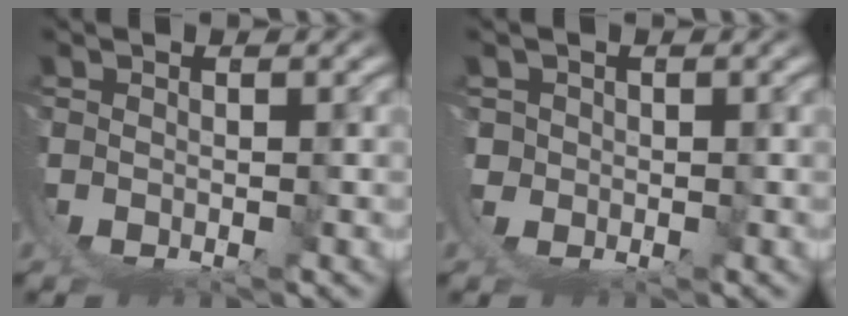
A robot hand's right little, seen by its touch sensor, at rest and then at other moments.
{"total": 4.9, "force": [-0.4, 4.8, 1.1], "torque": [-0.046, -0.012, -0.011]}